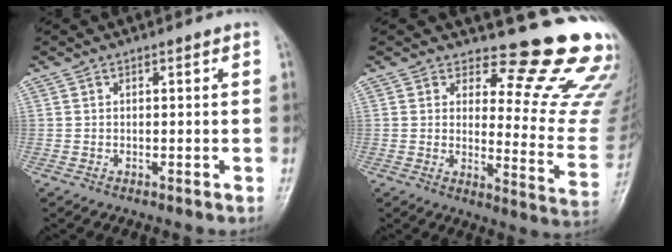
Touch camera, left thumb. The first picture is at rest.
{"total": 15.7, "force": [13.9, 4.0, 6.3], "torque": [-0.033, -0.162, 0.153]}